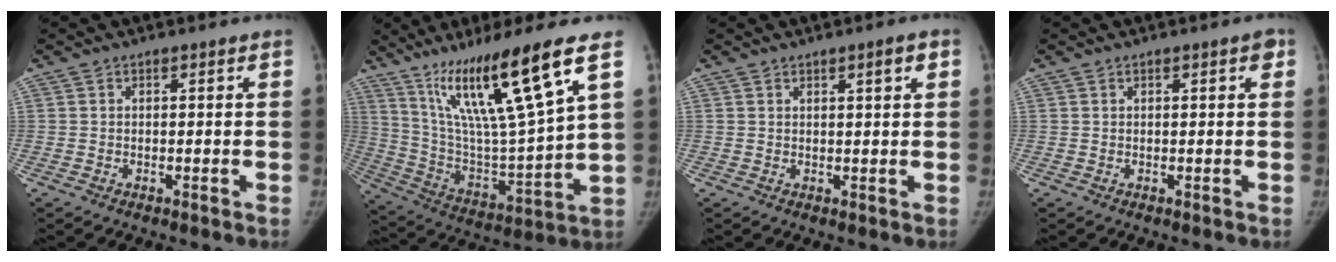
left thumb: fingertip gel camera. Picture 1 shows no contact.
{"total": 22.2, "force": [12.1, 1.7, 18.5], "torque": [-0.315, -0.051, 0.216]}
{"total": 2.4, "force": [1.1, 0.4, 2.1], "torque": [-0.025, -0.004, 0.016]}
{"total": 1.5, "force": [0.7, 0.5, 1.3], "torque": [-0.011, 0.001, 0.007]}